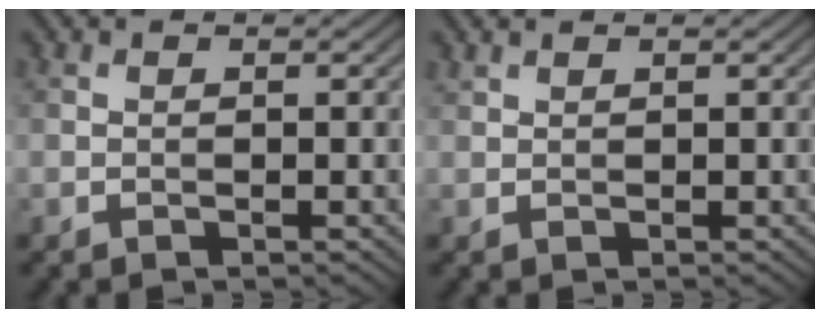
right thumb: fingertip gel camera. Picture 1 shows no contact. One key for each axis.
{"total": 0.7, "fx": 0.7, "fy": 0.2, "fz": 0.1, "tx": -0.009, "ty": 0.001, "tz": 0.019}